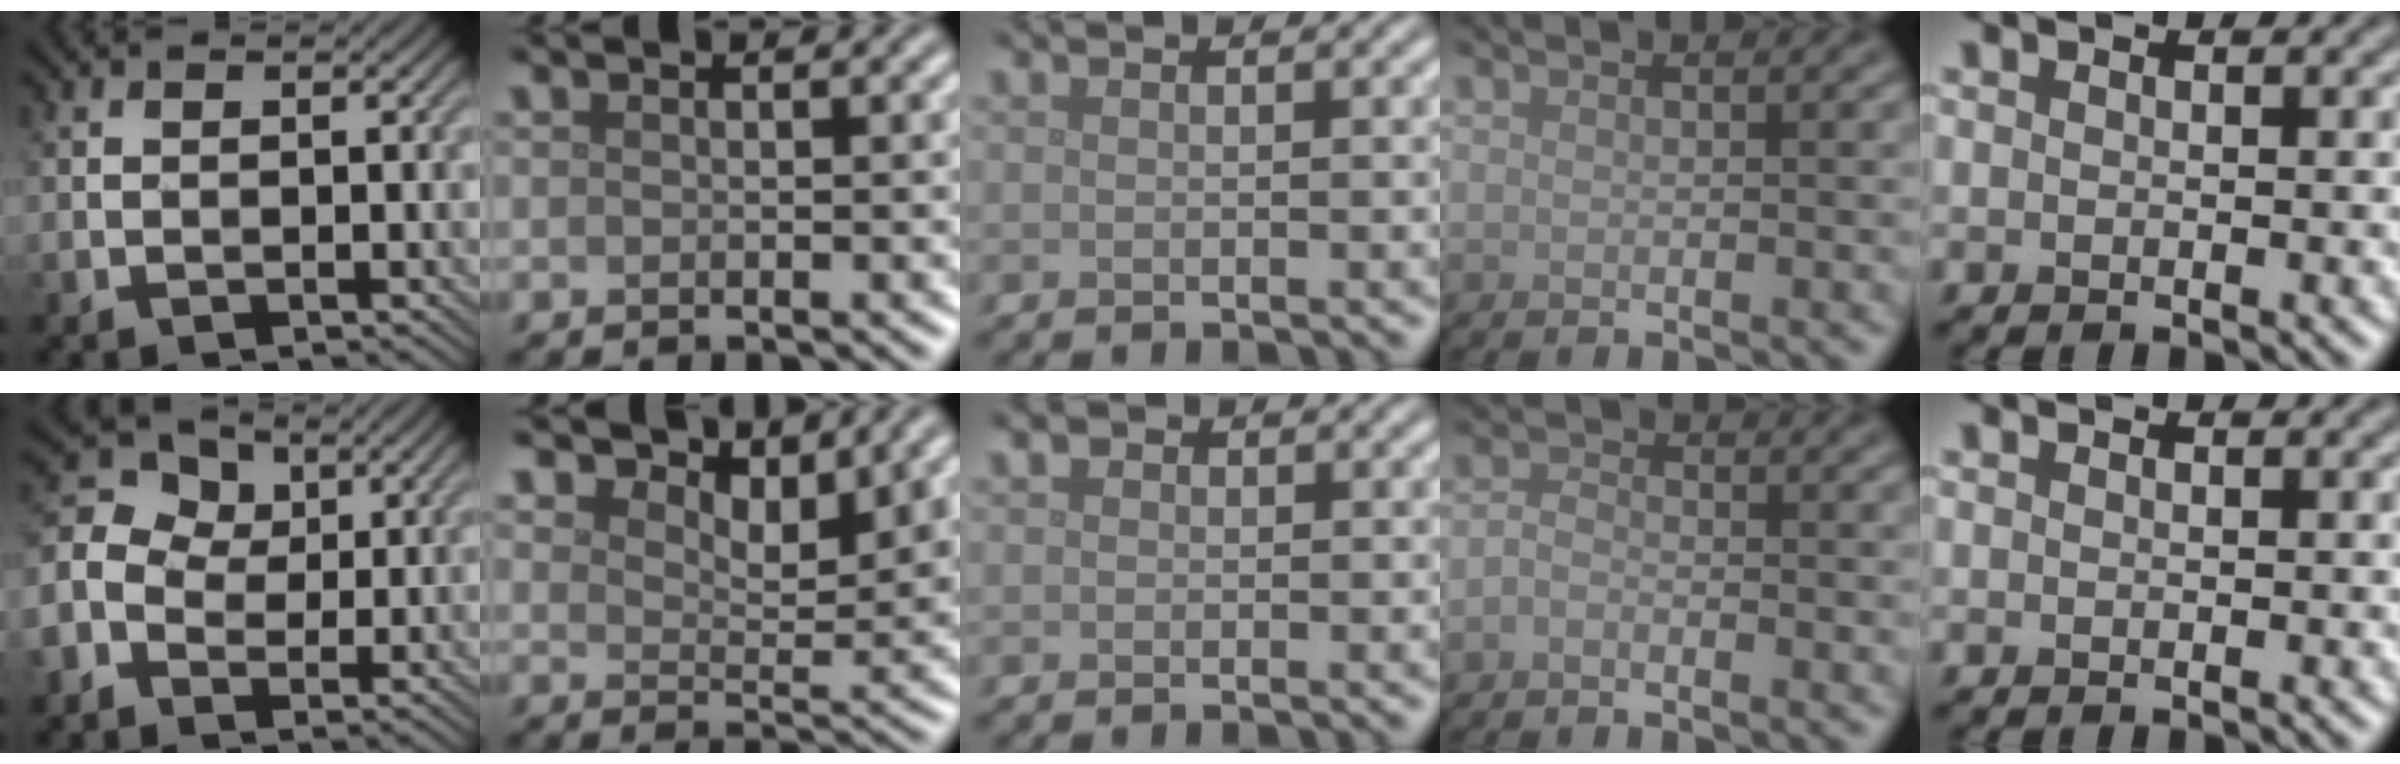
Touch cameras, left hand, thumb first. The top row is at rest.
{"thumb": {"total": 7.7, "force": [-0.5, 6.2, 4.5], "torque": [-0.122, 0.013, -0.020]}, "index": {"total": 4.7, "force": [4.1, 1.5, 1.7], "torque": [-0.033, -0.001, 0.061]}, "middle": {"total": 0.7, "force": [0.1, 0.6, 0.3], "torque": [-0.002, 0.000, -0.003]}, "ring": {"total": 1.2, "force": [-0.8, 0.6, 0.7], "torque": [-0.014, 0.001, -0.021]}}